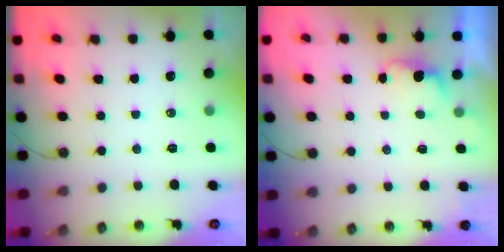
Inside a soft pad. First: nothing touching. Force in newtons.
{"total": 1.3, "press": 1.1, "slide": 0.8}